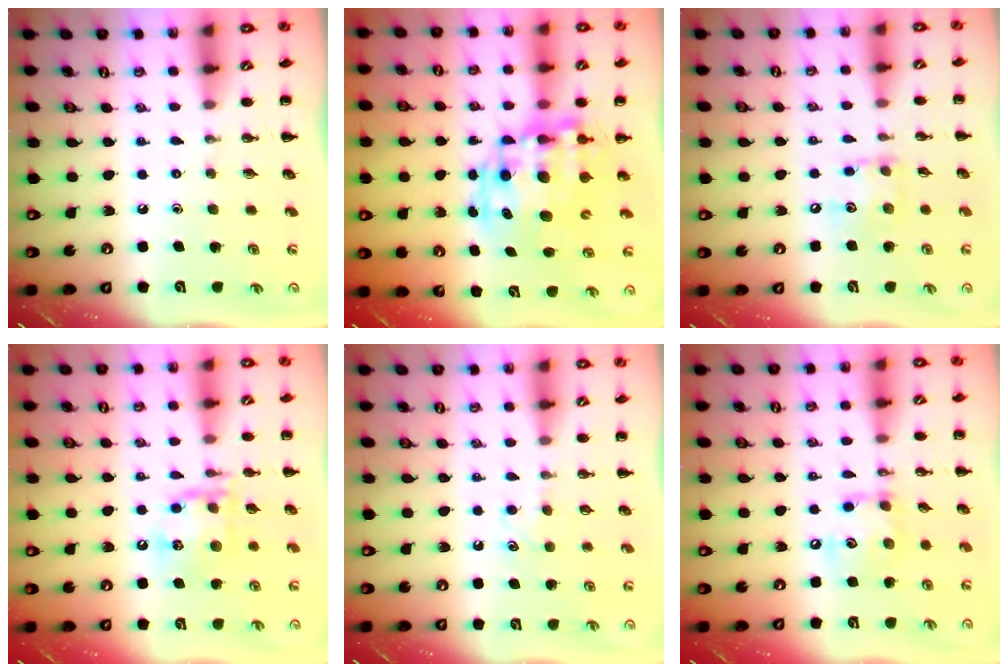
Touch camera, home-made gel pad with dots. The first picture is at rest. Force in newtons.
{"total": 14.3, "press": 14.0, "slide": 3.2}
{"total": 8.9, "press": 8.9, "slide": 0.6}
{"total": 15.4, "press": 15.3, "slide": 2.0}
{"total": 4.4, "press": 4.2, "slide": 1.2}
{"total": 10.1, "press": 10.1, "slide": 0.6}